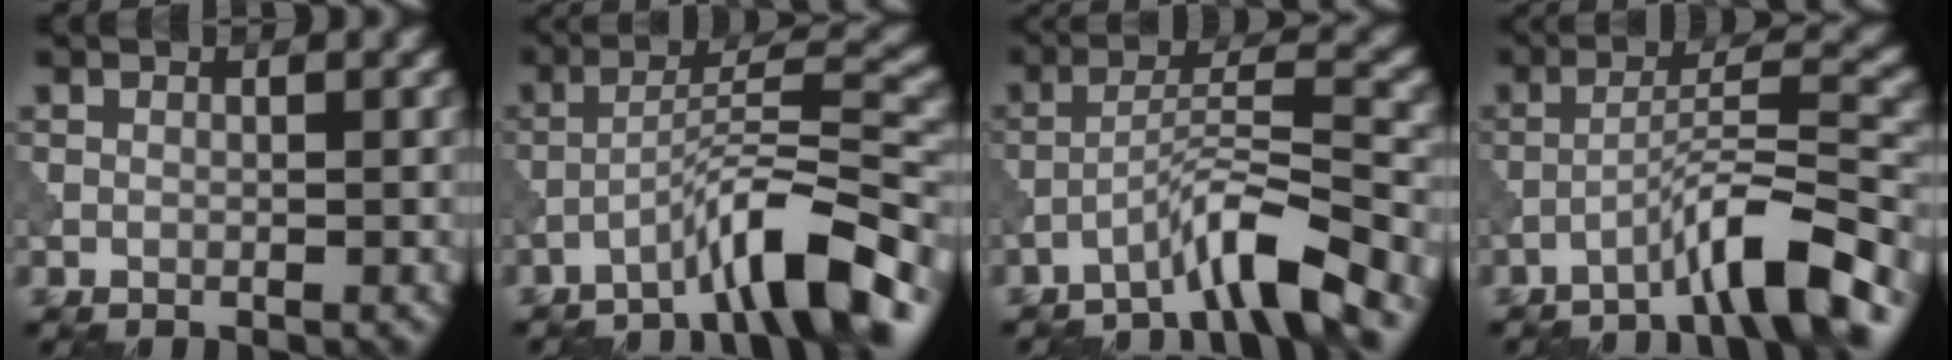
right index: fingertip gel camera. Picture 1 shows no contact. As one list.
[{"total": 7.9, "force": [-5.4, 1.1, 5.7], "torque": [-0.086, 0.021, -0.094]}, {"total": 5.6, "force": [-4.2, 0.3, 3.7], "torque": [-0.060, 0.017, -0.083]}, {"total": 6.7, "force": [-4.7, 0.6, 4.7], "torque": [-0.069, 0.021, -0.085]}]